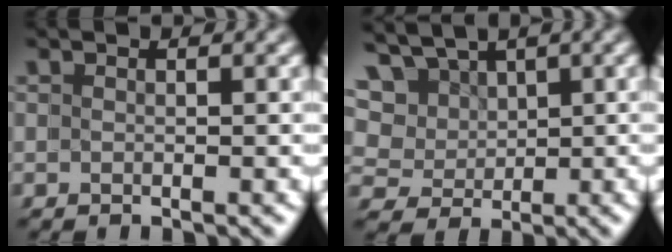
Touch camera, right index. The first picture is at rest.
{"total": 9.9, "force": [2.2, 8.9, 3.6], "torque": [-0.108, -0.027, 0.038]}